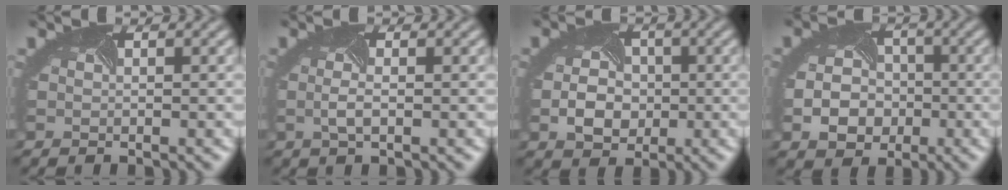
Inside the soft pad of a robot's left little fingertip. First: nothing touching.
{"total": 1.3, "force": [-0.7, 0.1, 1.1], "torque": [-0.033, 0.000, -0.007]}
{"total": 3.9, "force": [-1.2, 3.1, 2.2], "torque": [-0.046, -0.002, -0.014]}
{"total": 4.9, "force": [-1.8, 4.0, 2.3], "torque": [-0.039, -0.011, -0.017]}